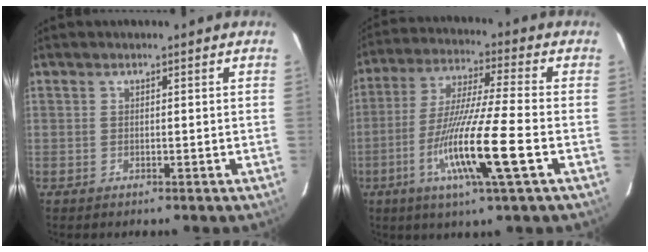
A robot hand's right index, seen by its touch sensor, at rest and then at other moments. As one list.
[{"total": 14.3, "force": [-4.7, -0.6, 13.5], "torque": [-0.265, -0.021, -0.090]}]